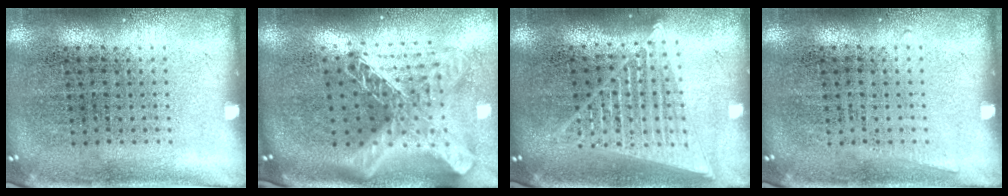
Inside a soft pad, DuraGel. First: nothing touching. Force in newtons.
{"total": 2.8, "press": 2.0, "slide": 2.0}
{"total": 1.8, "press": 1.6, "slide": 0.8}
{"total": 0.5, "press": 0.5, "slide": 0.1}